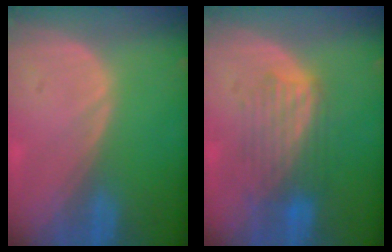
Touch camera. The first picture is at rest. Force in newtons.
{"total": 5.9, "press": 5.9, "slide": 0.4}